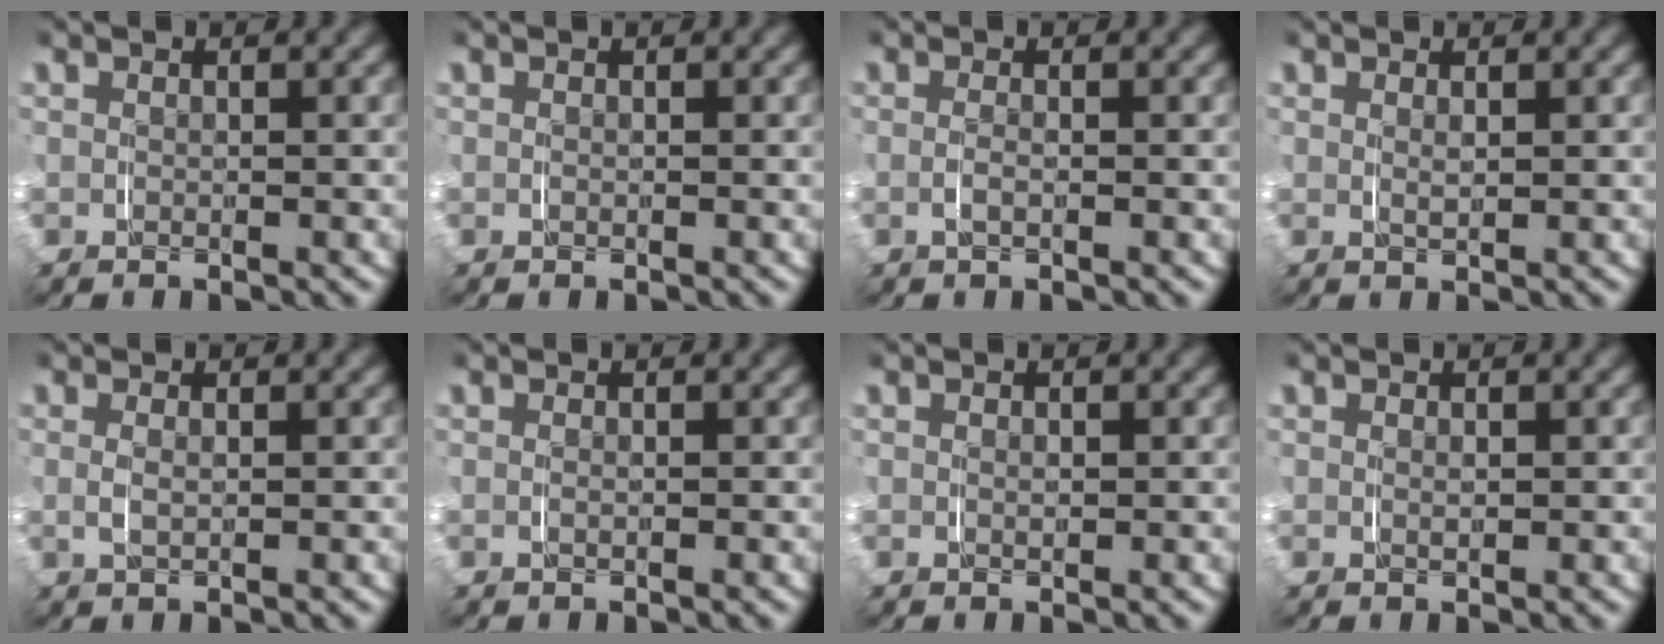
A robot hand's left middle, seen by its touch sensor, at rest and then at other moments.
{"total": 0.0}
{"total": 1.4, "force": [0.1, -1.3, -0.4], "torque": [0.016, 0.003, 0.002]}
{"total": 1.8, "force": [0.9, -1.4, -0.6], "torque": [0.021, 0.005, 0.017]}
{"total": 2.2, "force": [0.8, -2.0, -0.6], "torque": [0.026, 0.006, 0.017]}
{"total": 0.6, "force": [0.1, -0.6, -0.2], "torque": [0.007, 0.001, 0.001]}
{"total": 0.0}
{"total": 0.6, "force": [0.4, -0.5, -0.2], "torque": [0.010, 0.001, 0.008]}